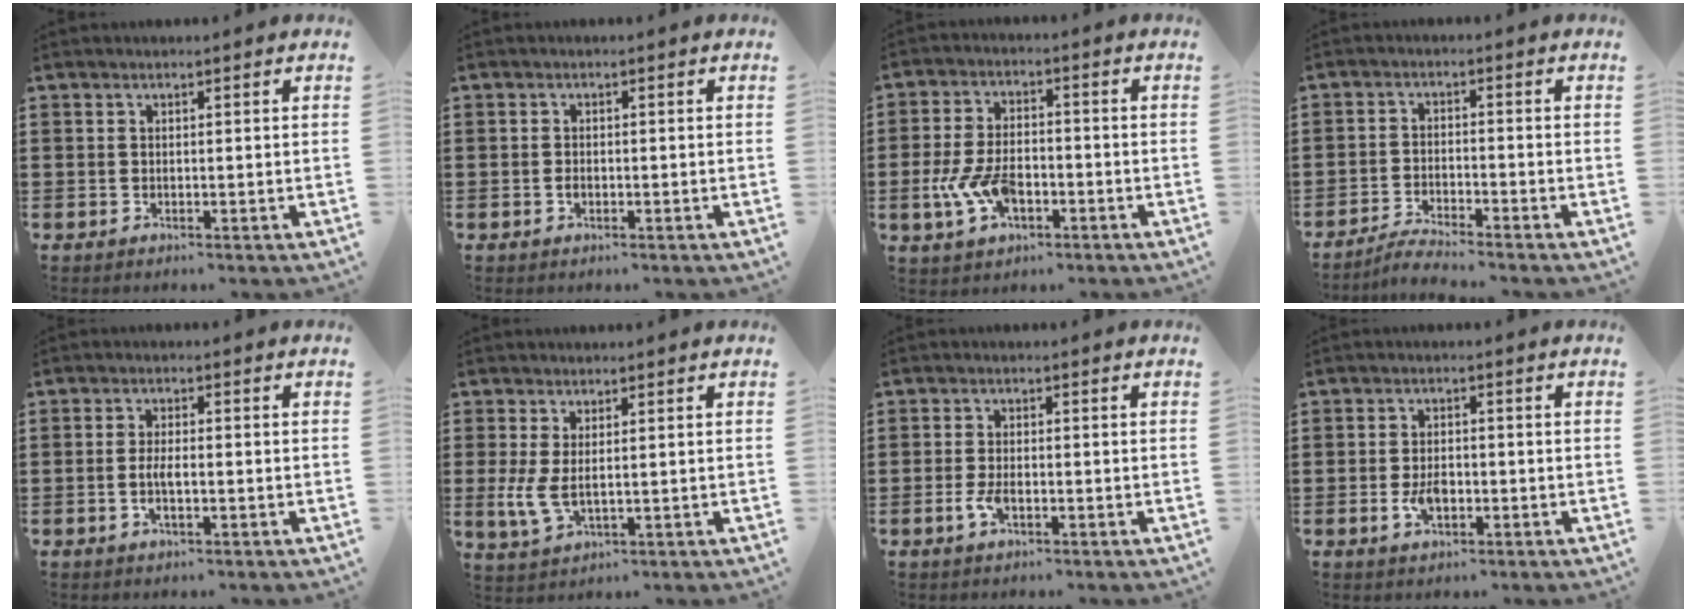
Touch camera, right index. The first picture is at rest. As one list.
[{"total": 0.7, "force": [-0.4, 0.3, 0.5], "torque": [-0.012, -0.003, -0.006]}, {"total": 7.5, "force": [-2.6, 4.1, 5.7], "torque": [-0.137, 0.002, -0.053]}, {"total": 3.0, "force": [-2.9, -0.2, 0.5], "torque": [-0.013, 0.004, -0.060]}, {"total": 3.0, "force": [-0.7, 1.1, 2.8], "torque": [-0.057, 0.000, -0.015]}, {"total": 4.2, "force": [0.5, 2.0, 3.7], "torque": [-0.096, -0.006, 0.005]}, {"total": 2.8, "force": [-1.0, 1.2, 2.3], "torque": [-0.055, -0.005, -0.021]}, {"total": 3.6, "force": [-1.0, 1.9, 2.9], "torque": [-0.059, 0.002, -0.019]}]